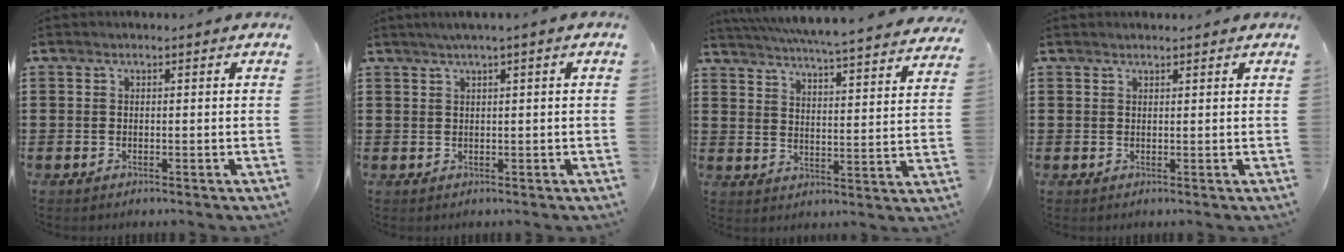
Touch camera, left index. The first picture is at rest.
{"total": 1.4, "force": [0.6, -0.3, 1.3], "torque": [-0.023, -0.003, 0.010]}
{"total": 4.9, "force": [4.6, -0.9, 1.4], "torque": [-0.050, -0.043, 0.074]}
{"total": 0.8, "force": [0.7, 0.0, 0.2], "torque": [-0.005, -0.001, 0.015]}